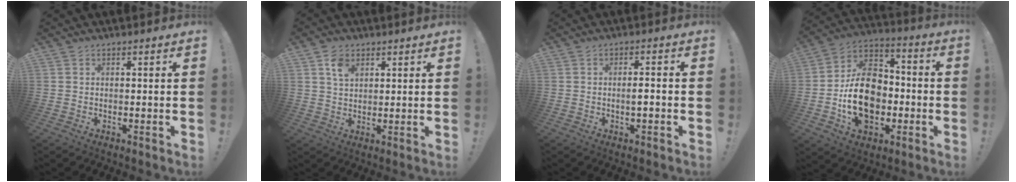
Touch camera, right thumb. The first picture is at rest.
{"total": 5.5, "force": [3.0, 3.6, 2.9], "torque": [-0.047, -0.007, 0.055]}
{"total": 3.0, "force": [-1.1, 0.3, 2.8], "torque": [-0.045, 0.001, -0.021]}
{"total": 19.7, "force": [-3.1, 14.6, 12.8], "torque": [-0.215, 0.029, -0.043]}